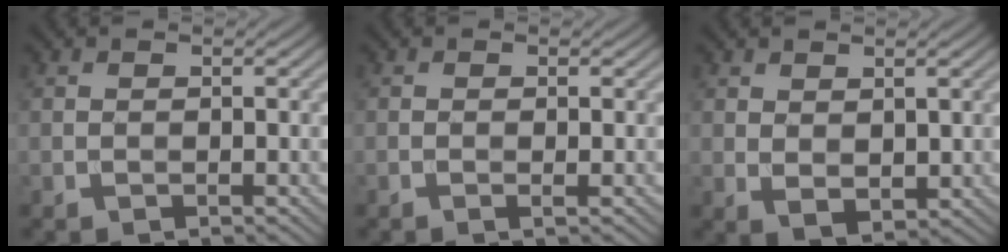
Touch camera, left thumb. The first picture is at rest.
{"total": 0.7, "force": [-0.2, 0.0, 0.7], "torque": [-0.014, -0.001, -0.006]}
{"total": 2.6, "force": [1.1, 1.6, 1.7], "torque": [-0.036, -0.009, 0.028]}